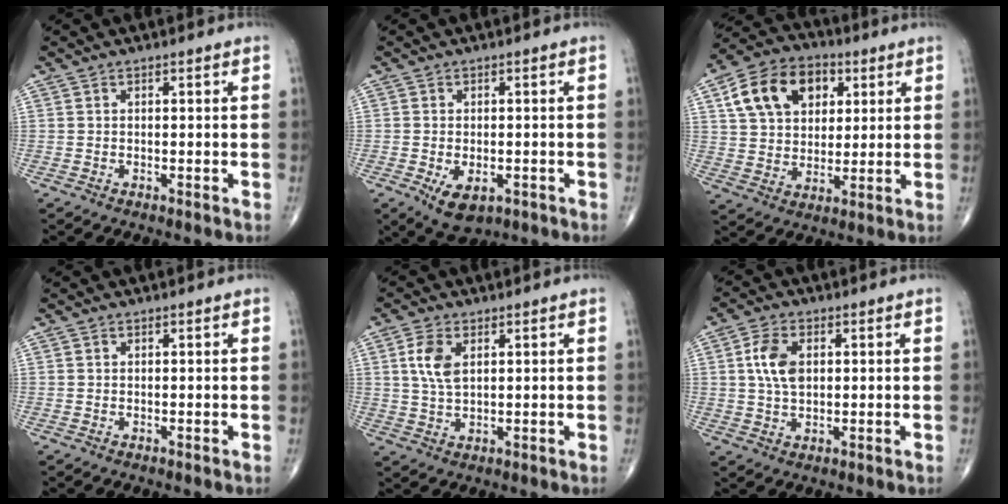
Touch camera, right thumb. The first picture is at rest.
{"total": 6.1, "force": [-2.2, 3.6, 4.4], "torque": [-0.068, -0.001, -0.025]}
{"total": 15.5, "force": [5.6, 11.0, 9.4], "torque": [-0.140, 0.001, 0.096]}
{"total": 0.0}
{"total": 6.1, "force": [1.9, 3.4, 4.7], "torque": [-0.096, -0.004, 0.038]}
{"total": 7.0, "force": [1.4, 4.3, 5.3], "torque": [-0.098, -0.001, 0.024]}